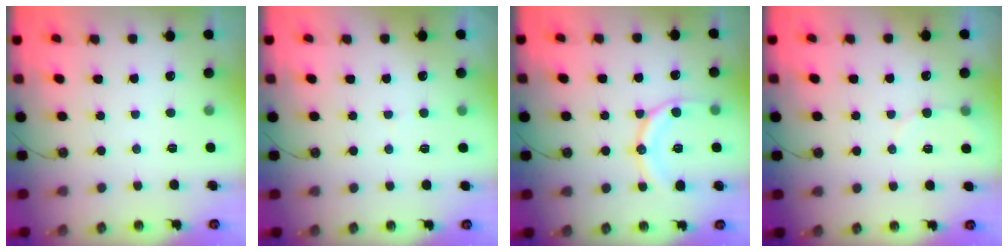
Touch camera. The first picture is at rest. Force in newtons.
{"total": 2.8, "press": 2.6, "slide": 1.1}
{"total": 12.1, "press": 12.0, "slide": 1.5}
{"total": 4.6, "press": 4.4, "slide": 1.4}